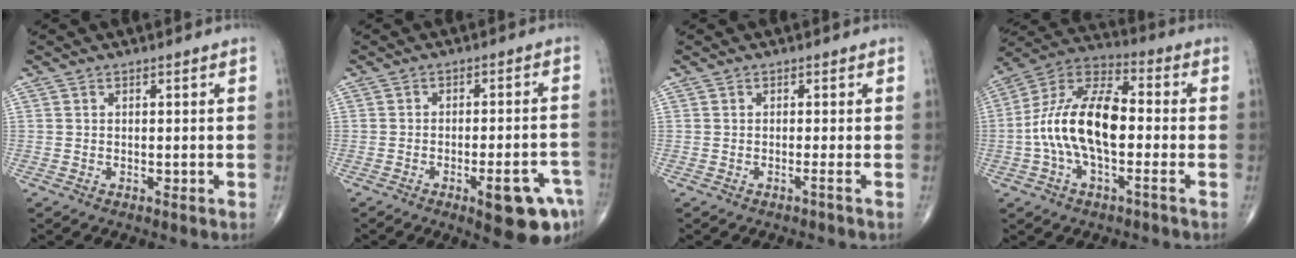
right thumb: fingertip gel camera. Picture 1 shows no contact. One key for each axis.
{"total": 11.0, "fx": -5.2, "fy": 3.6, "fz": 8.9, "tx": -0.089, "ty": 0.024, "tz": -0.058}
{"total": 0.0}
{"total": 16.6, "fx": -1.3, "fy": 8.2, "fz": 14.3, "tx": -0.273, "ty": 0.040, "tz": -0.032}